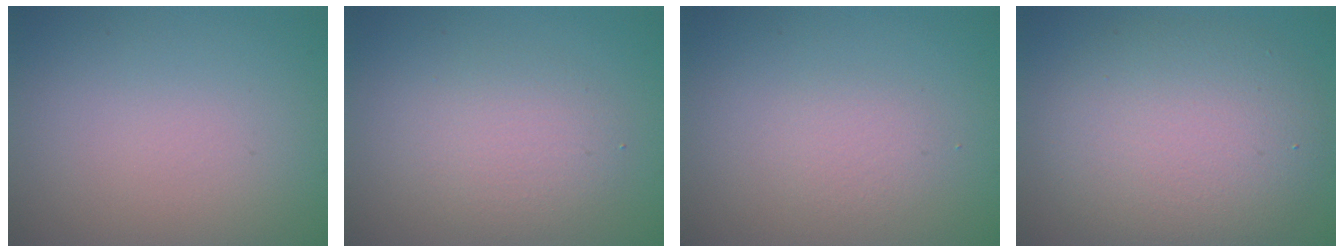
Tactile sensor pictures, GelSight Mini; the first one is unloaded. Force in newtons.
{"total": 2.6, "press": 2.6, "slide": 0.2}
{"total": 1.3, "press": 1.3, "slide": 0.1}
{"total": 7.8, "press": 7.8, "slide": 0.2}